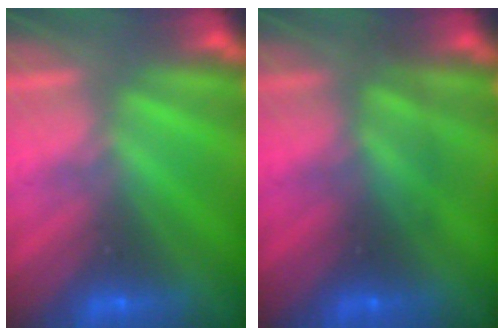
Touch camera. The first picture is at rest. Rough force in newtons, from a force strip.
{"total": 2.4}